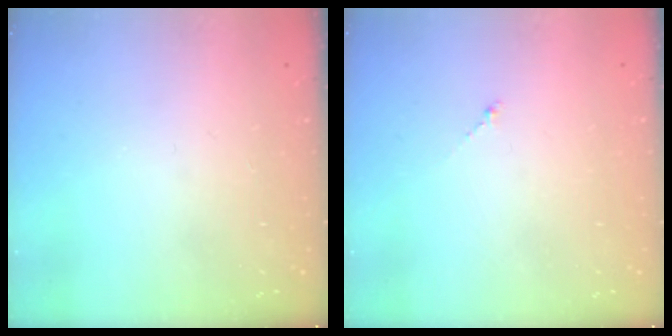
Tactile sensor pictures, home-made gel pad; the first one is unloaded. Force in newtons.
{"total": 0.7, "press": 0.6, "slide": 0.4}